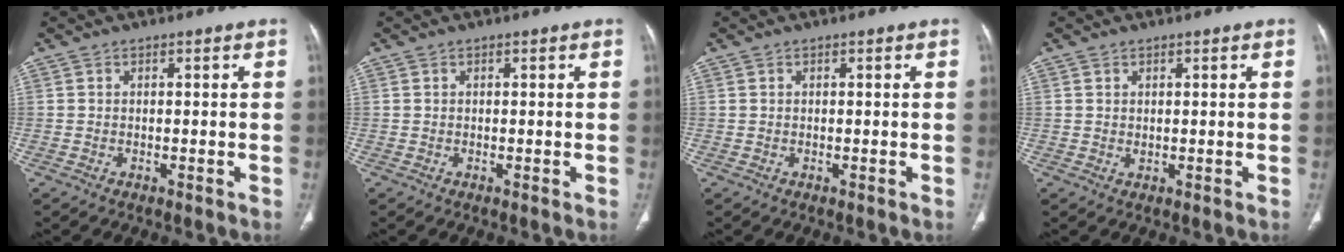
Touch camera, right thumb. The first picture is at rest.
{"total": 0.0}
{"total": 0.0}
{"total": 0.7, "force": [0.4, 0.5, 0.3], "torque": [-0.004, -0.004, 0.008]}